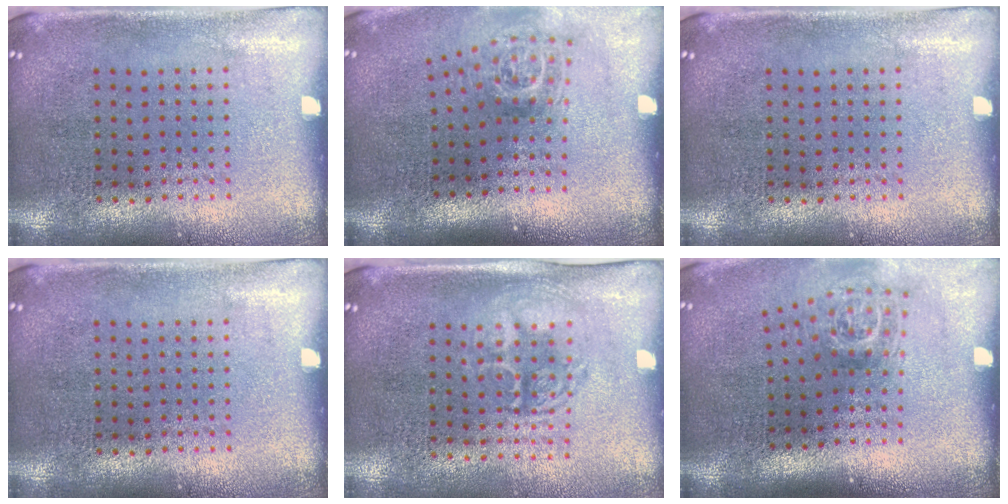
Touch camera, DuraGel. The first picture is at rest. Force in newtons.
{"total": 1.8, "press": 1.2, "slide": 1.3}
{"total": 0.0}
{"total": 0.0}
{"total": 1.5, "press": 1.3, "slide": 0.6}
{"total": 1.8, "press": 1.2, "slide": 1.3}